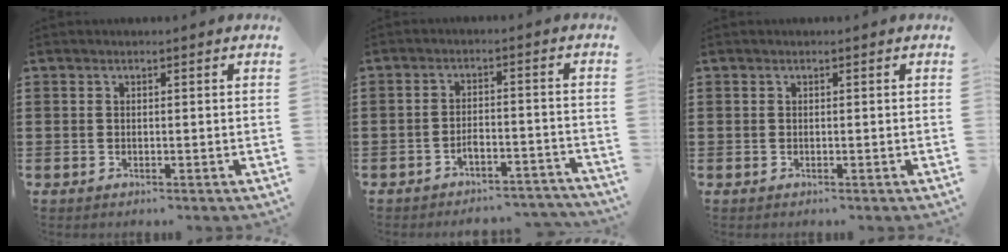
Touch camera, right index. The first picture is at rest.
{"total": 3.6, "force": [-3.4, 0.6, 1.1], "torque": [-0.024, 0.006, -0.070]}
{"total": 0.0}